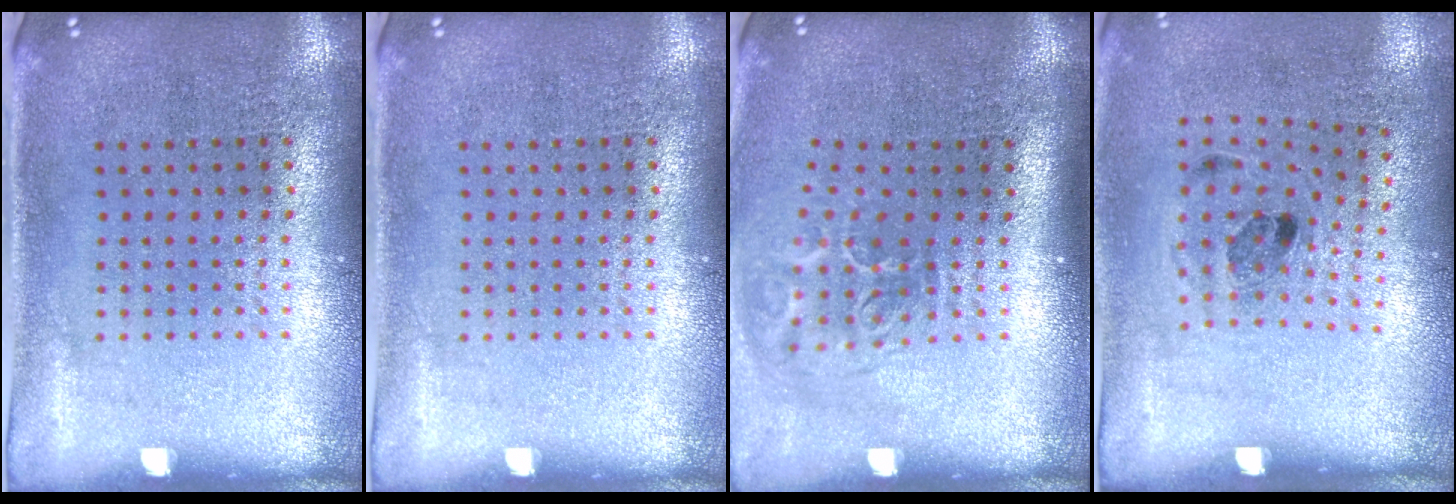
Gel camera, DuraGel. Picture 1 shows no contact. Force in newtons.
{"total": 0.0}
{"total": 2.1, "press": 1.3, "slide": 1.6}
{"total": 1.2, "press": 0.7, "slide": 0.9}